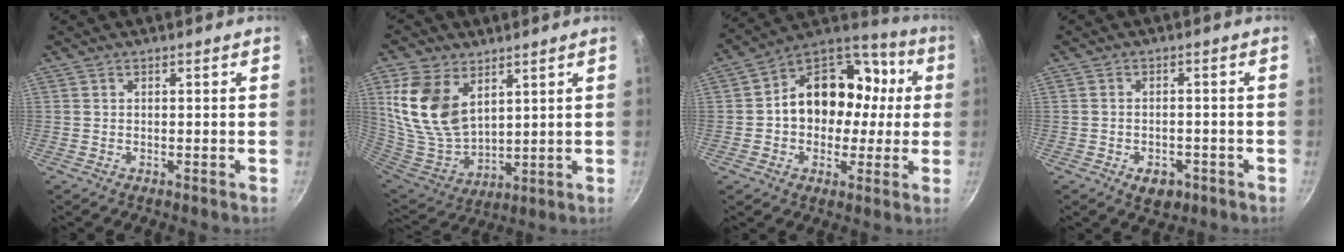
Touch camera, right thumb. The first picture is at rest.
{"total": 16.0, "force": [6.4, 10.1, 10.7], "torque": [-0.204, -0.038, 0.140]}
{"total": 18.8, "force": [0.5, 15.0, 11.3], "torque": [-0.132, 0.050, -0.002]}
{"total": 4.8, "force": [-2.3, 3.1, 2.8], "torque": [-0.032, 0.015, -0.024]}